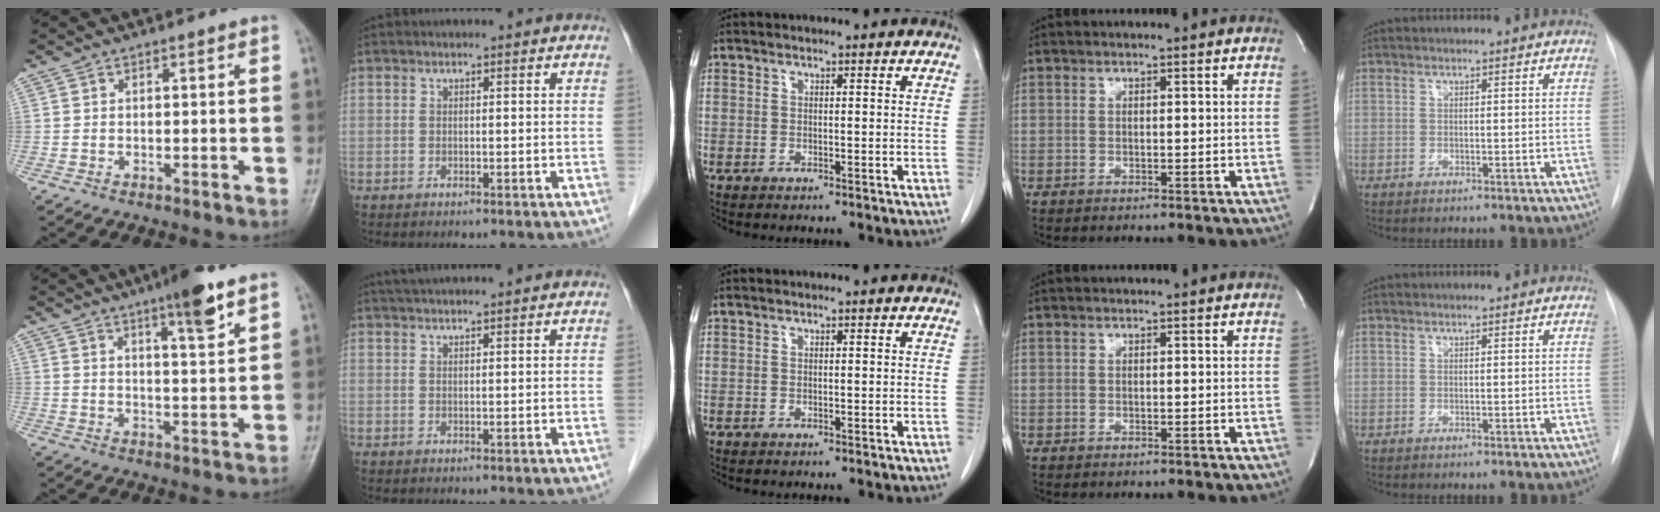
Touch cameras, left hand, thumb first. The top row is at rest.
{"thumb": {"total": 8.8, "force": [5.6, 1.2, 6.6], "torque": [-0.094, -0.030, 0.084]}, "index": {"total": 5.6, "force": [5.0, -0.2, 2.4], "torque": [-0.034, 0.035, 0.076]}}